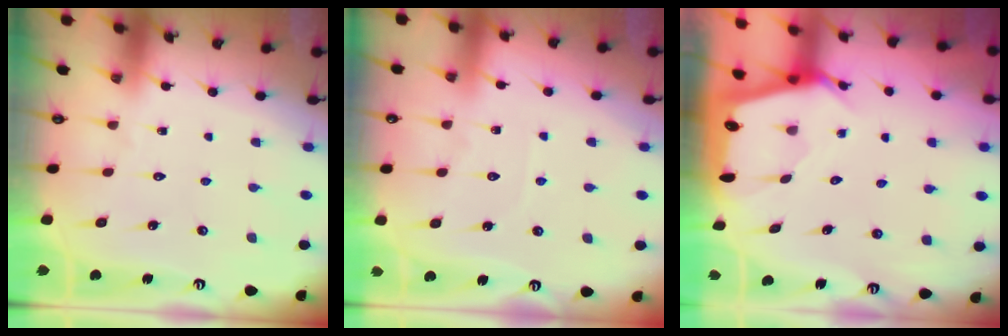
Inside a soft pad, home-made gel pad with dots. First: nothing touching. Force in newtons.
{"total": 2.3, "press": 2.3, "slide": 0.3}
{"total": 2.5, "press": 2.4, "slide": 0.3}